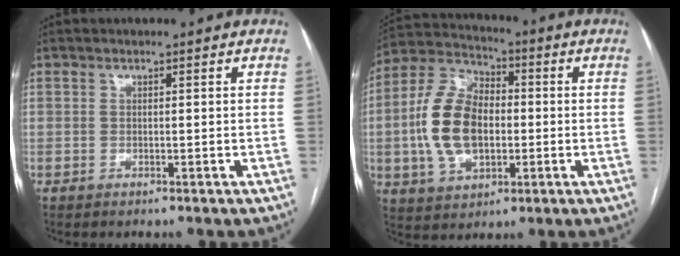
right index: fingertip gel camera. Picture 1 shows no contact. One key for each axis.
{"total": 13.8, "fx": -1.2, "fy": 8.2, "fz": 11.0, "tx": -0.248, "ty": 0.025, "tz": -0.018}